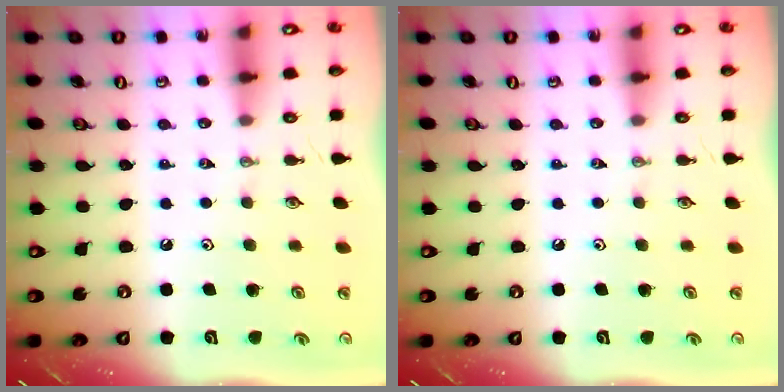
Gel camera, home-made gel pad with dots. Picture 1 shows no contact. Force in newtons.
{"total": 0.0}